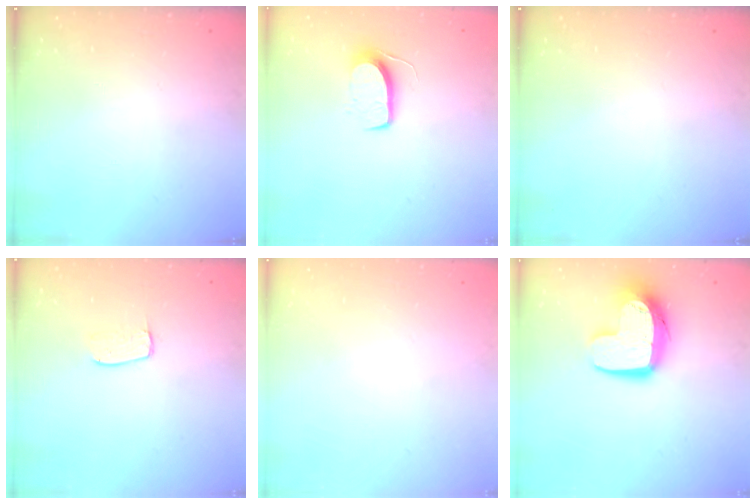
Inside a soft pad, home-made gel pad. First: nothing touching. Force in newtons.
{"total": 6.7, "press": 6.7, "slide": 0.5}
{"total": 0.0}
{"total": 3.8, "press": 3.8, "slide": 0.3}
{"total": 0.0}
{"total": 12.4, "press": 12.4, "slide": 1.0}